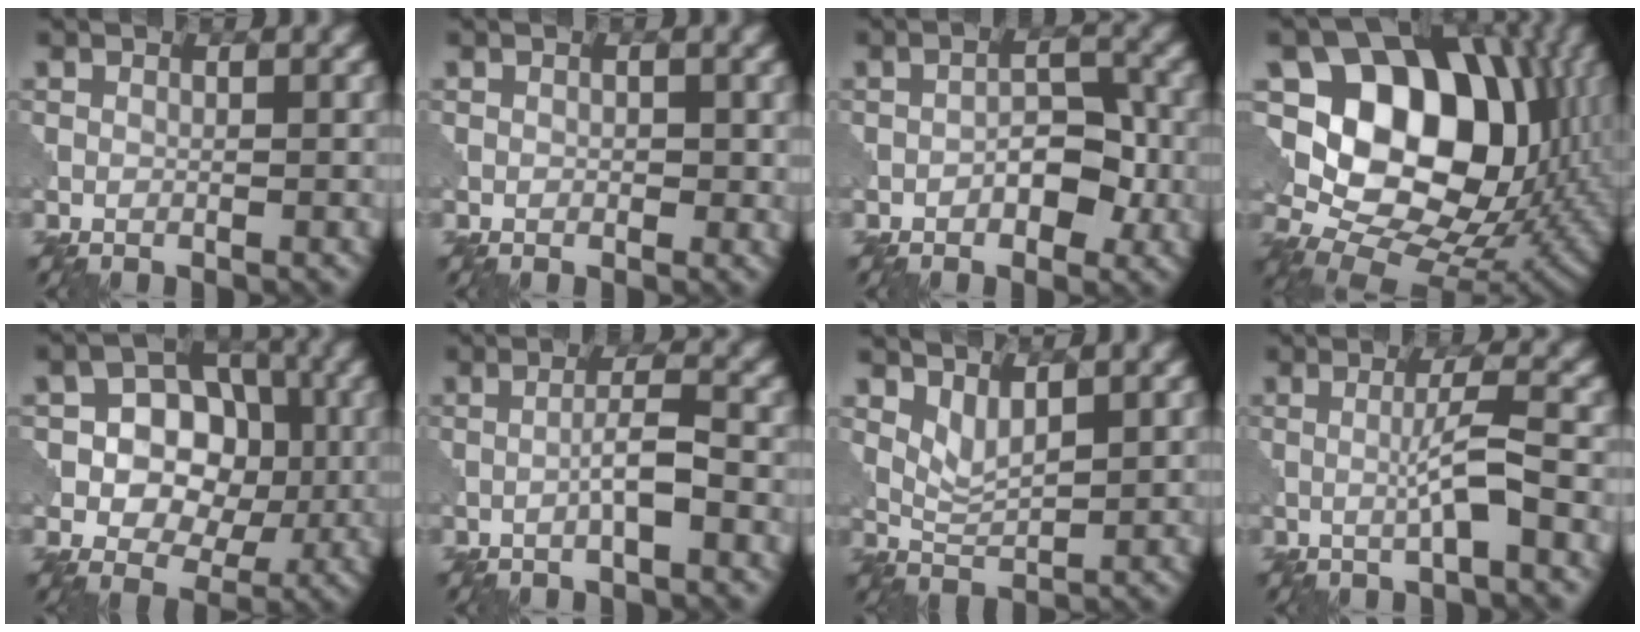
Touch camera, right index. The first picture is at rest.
{"total": 0.9, "force": [0.0, 0.6, 0.6], "torque": [-0.007, -0.003, 0.000]}
{"total": 3.6, "force": [-1.3, 1.9, 2.8], "torque": [-0.039, 0.008, -0.021]}
{"total": 14.9, "force": [2.8, 10.6, 10.1], "torque": [-0.146, 0.007, 0.043]}
{"total": 7.8, "force": [0.0, 6.1, 4.8], "torque": [-0.057, 0.007, -0.017]}
{"total": 2.6, "force": [-0.9, 0.2, 2.4], "torque": [-0.042, 0.010, -0.019]}
{"total": 2.3, "force": [1.4, 0.8, 1.6], "torque": [-0.038, -0.009, 0.033]}
{"total": 3.1, "force": [-0.4, 0.1, 3.1], "torque": [-0.054, 0.004, -0.013]}